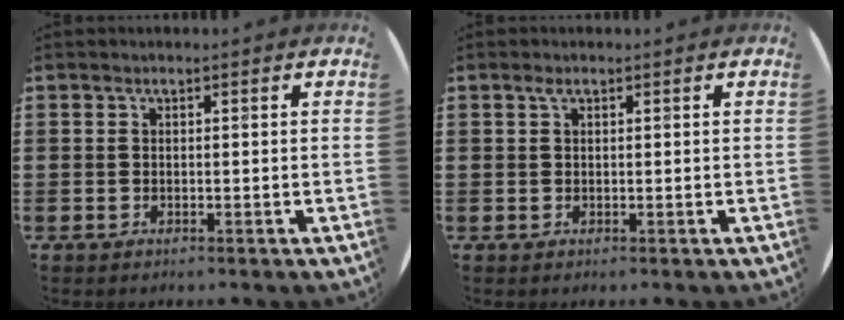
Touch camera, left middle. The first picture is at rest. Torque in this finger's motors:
{"motor_torque": [0.28, 0.02, -0.01, -0.01]}